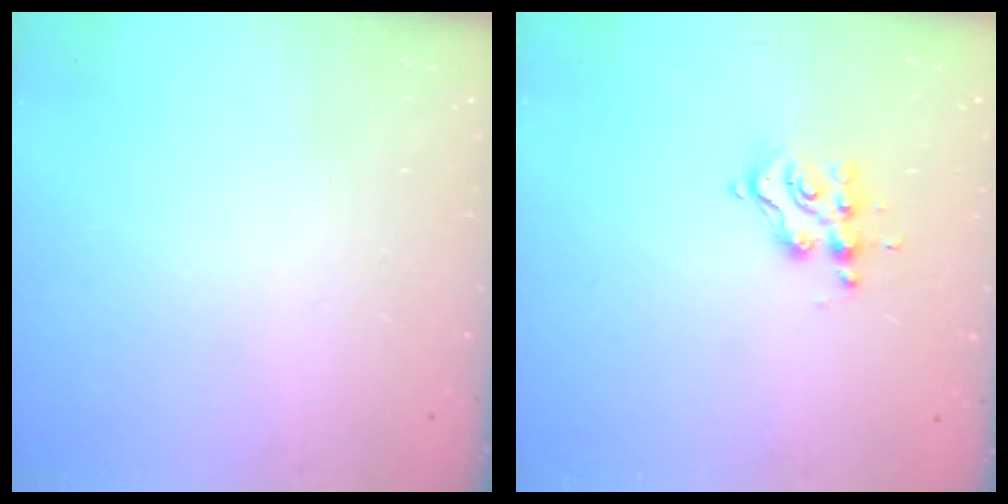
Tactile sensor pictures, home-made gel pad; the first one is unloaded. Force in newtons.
{"total": 8.0, "press": 7.9, "slide": 0.7}